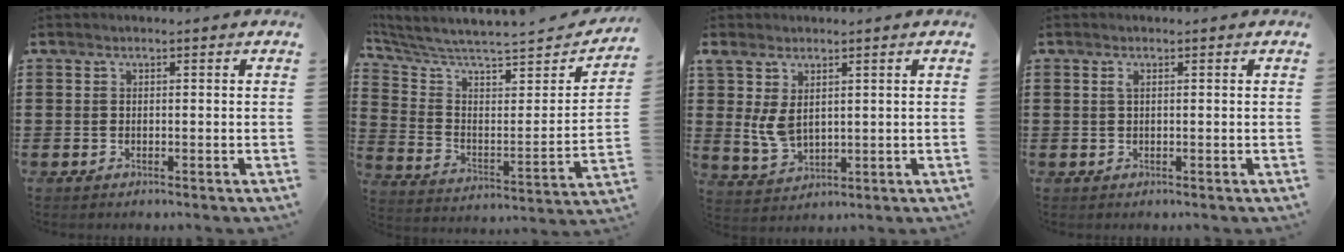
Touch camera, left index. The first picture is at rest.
{"total": 4.8, "force": [4.2, 0.8, 2.1], "torque": [-0.069, -0.045, 0.066]}
{"total": 5.0, "force": [1.6, 3.0, 3.7], "torque": [-0.094, 0.003, 0.026]}
{"total": 0.8, "force": [0.3, 0.2, 0.7], "torque": [-0.016, 0.001, 0.005]}